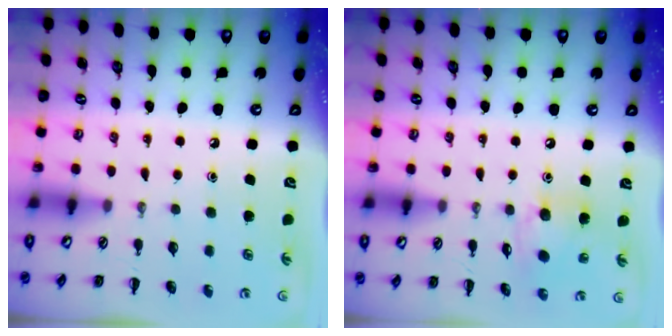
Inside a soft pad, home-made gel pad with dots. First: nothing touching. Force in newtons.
{"total": 10.8, "press": 10.6, "slide": 2.4}